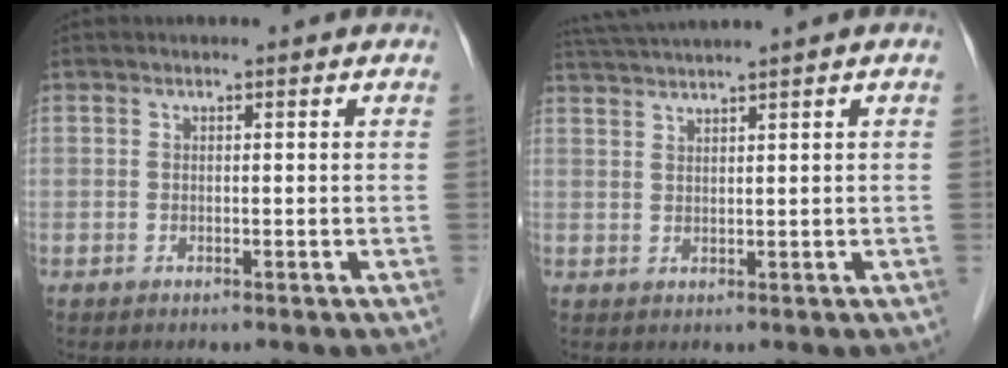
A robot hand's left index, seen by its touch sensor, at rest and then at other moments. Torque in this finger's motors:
{"motor_torque": [0.88, -0.80, 0.21, 0.04]}